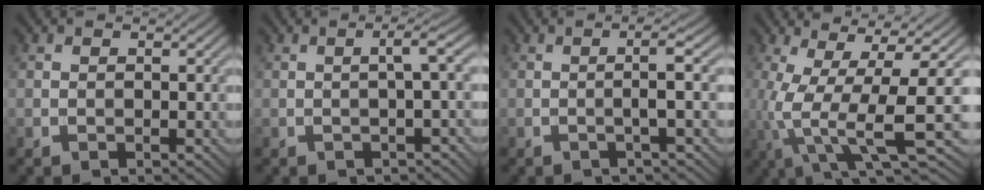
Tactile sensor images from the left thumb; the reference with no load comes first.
{"total": 2.7, "force": [0.0, 0.3, 2.6], "torque": [-0.037, 0.013, -0.005]}
{"total": 2.8, "force": [-0.3, -0.1, 2.8], "torque": [-0.047, 0.012, -0.018]}
{"total": 12.1, "force": [-1.1, 3.0, 11.6], "torque": [-0.227, -0.004, -0.006]}